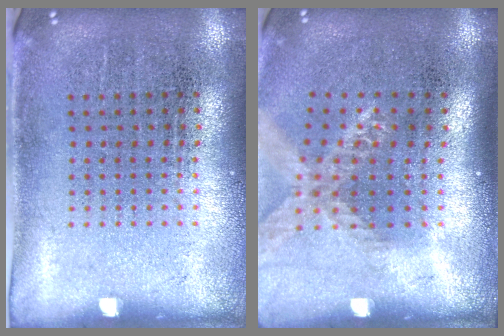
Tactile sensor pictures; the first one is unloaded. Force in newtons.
{"total": 1.6, "press": 1.4, "slide": 0.9}